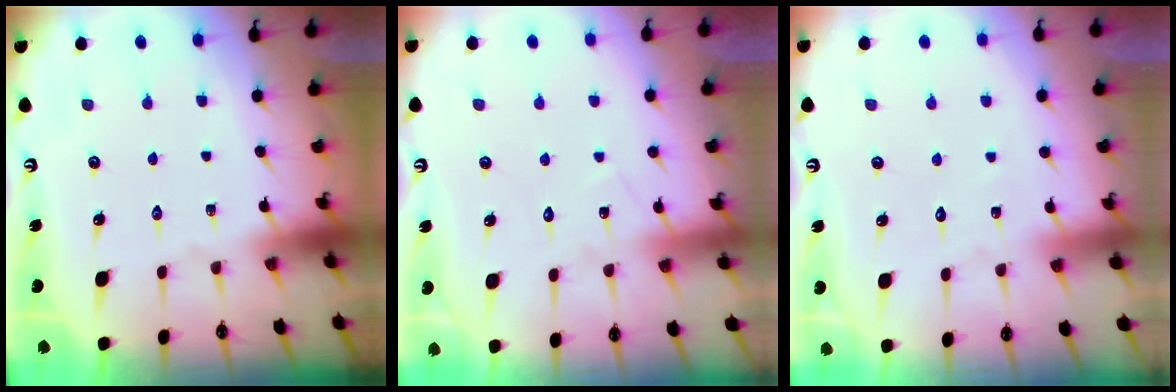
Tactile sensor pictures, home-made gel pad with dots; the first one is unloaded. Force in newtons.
{"total": 7.0, "press": 7.0, "slide": 0.7}
{"total": 2.9, "press": 2.9, "slide": 0.3}